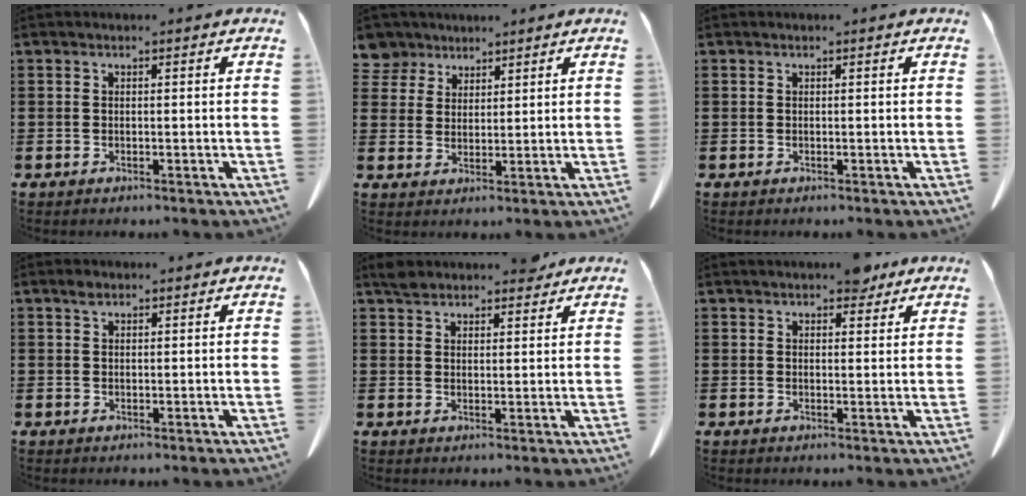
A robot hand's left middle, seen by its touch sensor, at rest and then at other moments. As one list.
[{"total": 4.7, "force": [3.7, 2.9, 0.5], "torque": [-0.032, -0.001, 0.070]}, {"total": 0.0}, {"total": 1.1, "force": [0.7, 0.6, 0.6], "torque": [-0.015, 0.002, 0.014]}, {"total": 4.2, "force": [3.8, 1.3, 1.2], "torque": [-0.024, -0.007, 0.072]}, {"total": 3.5, "force": [2.8, 1.3, 1.6], "torque": [-0.028, 0.003, 0.052]}]